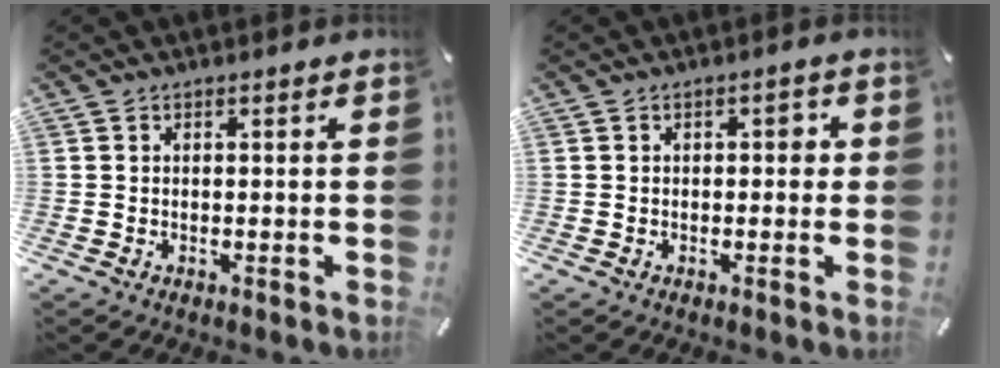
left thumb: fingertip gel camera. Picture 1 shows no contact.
{"total": 2.1, "force": [0.0, 1.3, 1.7], "torque": [-0.026, 0.007, -0.006]}